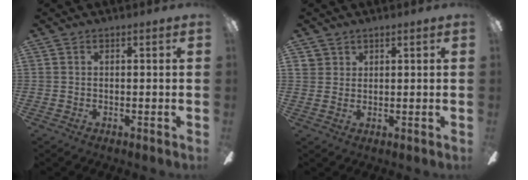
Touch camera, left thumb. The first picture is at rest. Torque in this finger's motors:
{"motor_torque": [0.35, 0.22, 0.63, -0.08, 0.00]}